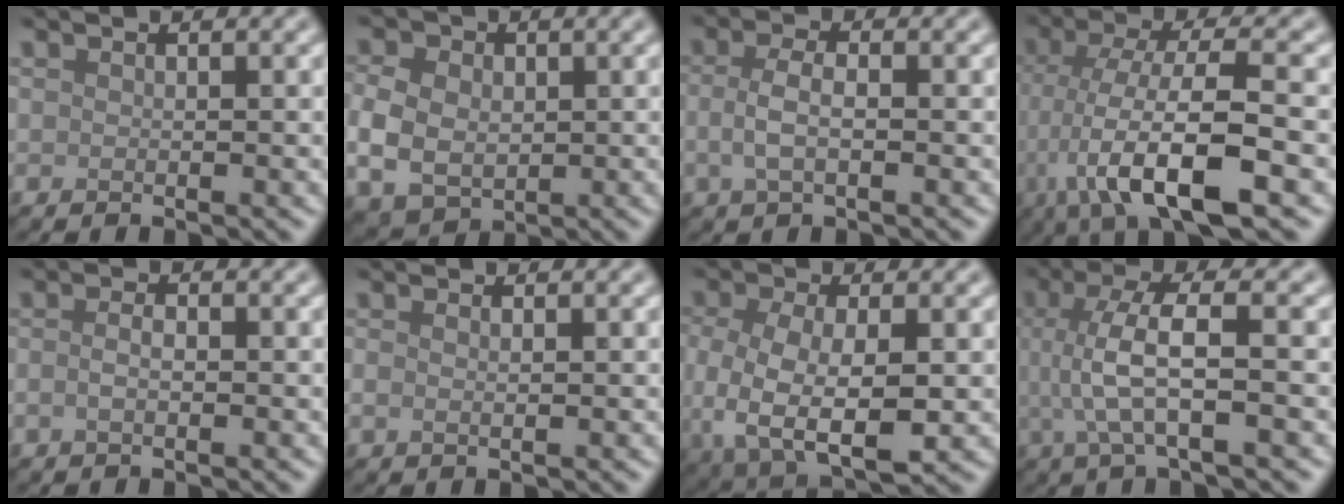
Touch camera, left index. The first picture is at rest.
{"total": 5.6, "force": [-0.1, 4.4, 3.5], "torque": [-0.081, -0.003, -0.007]}
{"total": 2.7, "force": [-0.3, 1.2, 2.4], "torque": [-0.056, 0.000, -0.009]}
{"total": 10.0, "force": [-2.8, 2.7, 9.2], "torque": [-0.155, 0.003, -0.051]}
{"total": 1.5, "force": [-0.3, 0.7, 1.3], "torque": [-0.025, -0.001, -0.008]}
{"total": 0.9, "force": [0.2, 0.5, 0.7], "torque": [-0.018, -0.003, 0.001]}
{"total": 7.2, "force": [-1.1, 3.8, 6.0], "torque": [-0.128, -0.022, -0.014]}
{"total": 5.7, "force": [0.1, 1.4, 5.5], "torque": [-0.114, 0.007, 0.003]}